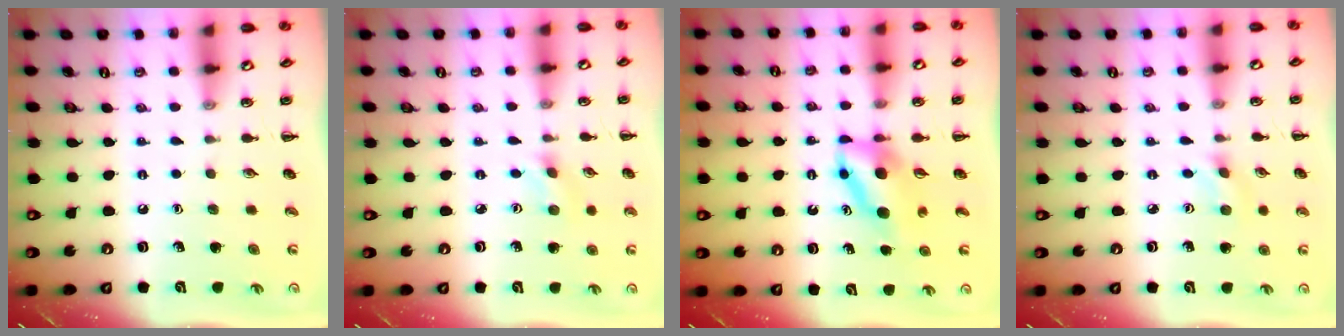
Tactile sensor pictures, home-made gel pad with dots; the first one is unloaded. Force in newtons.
{"total": 1.2, "press": 1.1, "slide": 0.3}
{"total": 7.6, "press": 7.4, "slide": 1.6}
{"total": 1.1, "press": 1.0, "slide": 0.5}